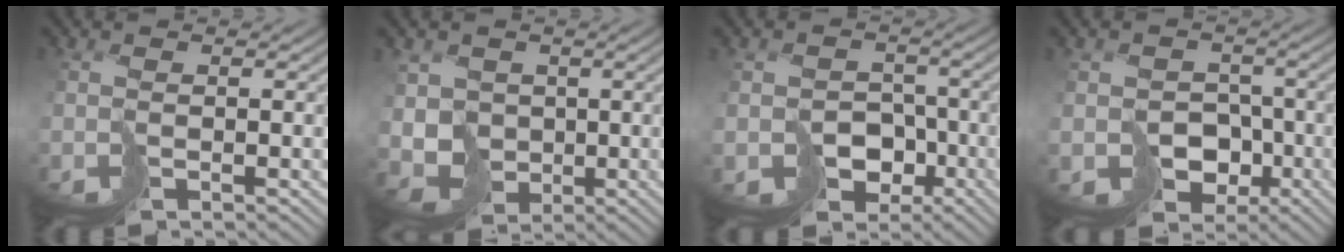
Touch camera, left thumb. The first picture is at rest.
{"total": 6.6, "force": [-1.2, 5.4, 3.5], "torque": [-0.094, -0.012, -0.020]}
{"total": 7.0, "force": [-4.1, 5.2, 2.2], "torque": [-0.047, -0.013, -0.061]}
{"total": 7.4, "force": [-3.7, 5.9, 2.5], "torque": [-0.054, -0.018, -0.061]}